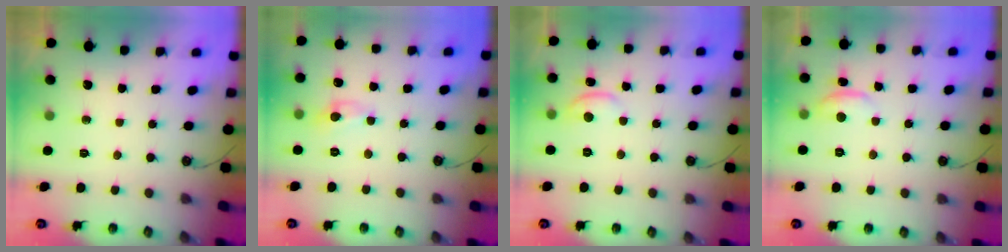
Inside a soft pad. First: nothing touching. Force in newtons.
{"total": 0.0}
{"total": 0.9, "press": 0.6, "slide": 0.6}
{"total": 0.6, "press": 0.0, "slide": 0.6}